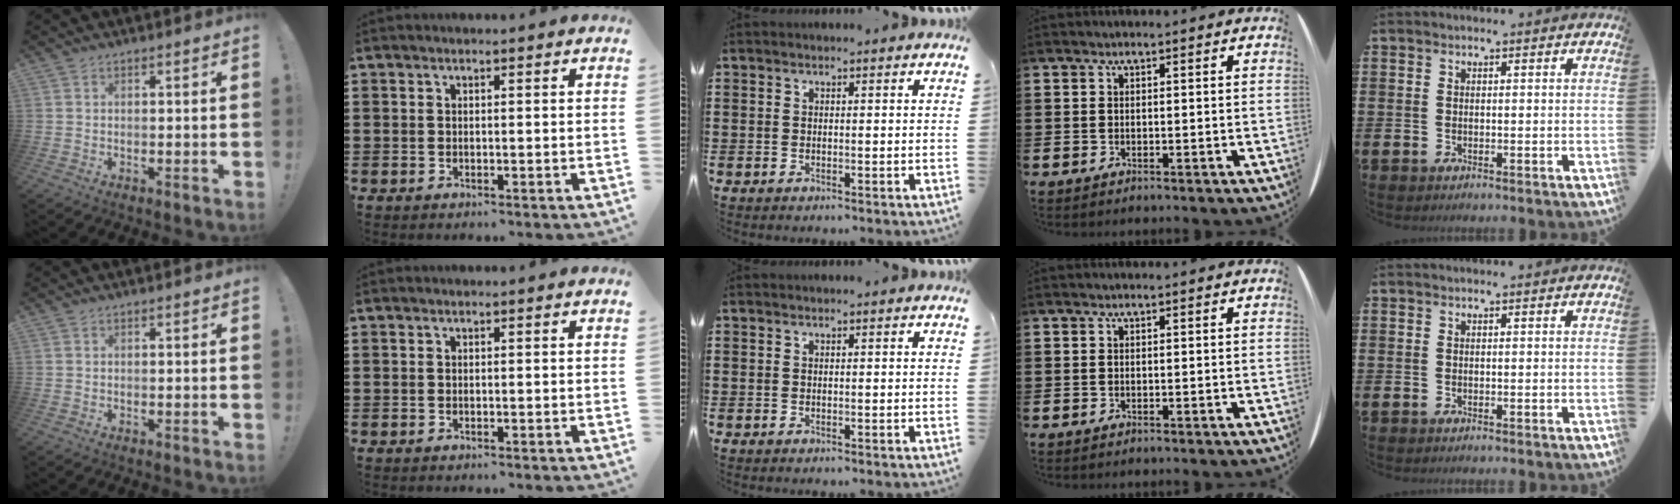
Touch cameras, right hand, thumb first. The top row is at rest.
{}